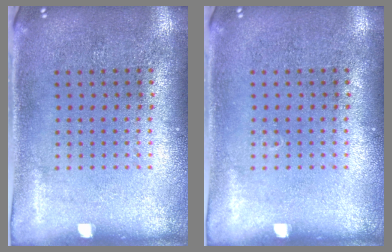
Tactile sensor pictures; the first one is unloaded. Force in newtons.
{"total": 0.0}